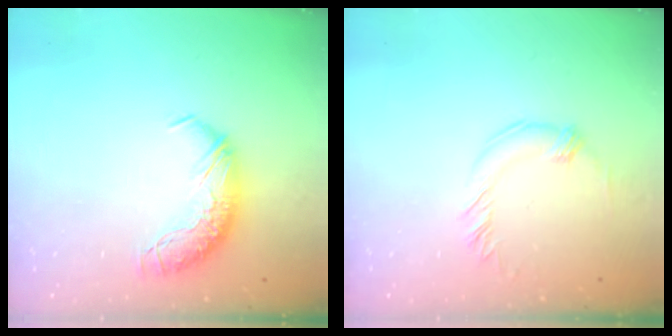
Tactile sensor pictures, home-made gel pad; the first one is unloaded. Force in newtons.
{"total": 2.1, "press": 2.0, "slide": 0.5}